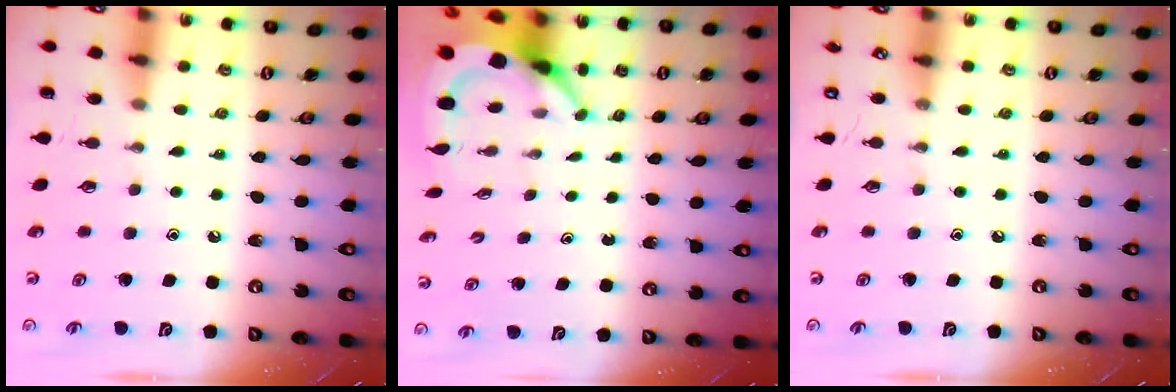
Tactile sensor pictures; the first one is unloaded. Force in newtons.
{"total": 5.2, "press": 5.1, "slide": 0.7}
{"total": 0.0}